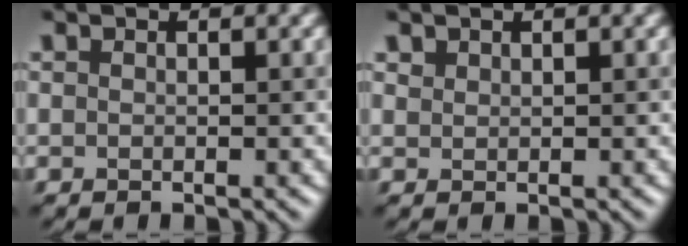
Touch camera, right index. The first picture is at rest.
{"total": 0.7, "force": [0.6, 0.4, 0.0], "torque": [-0.001, -0.001, 0.017]}